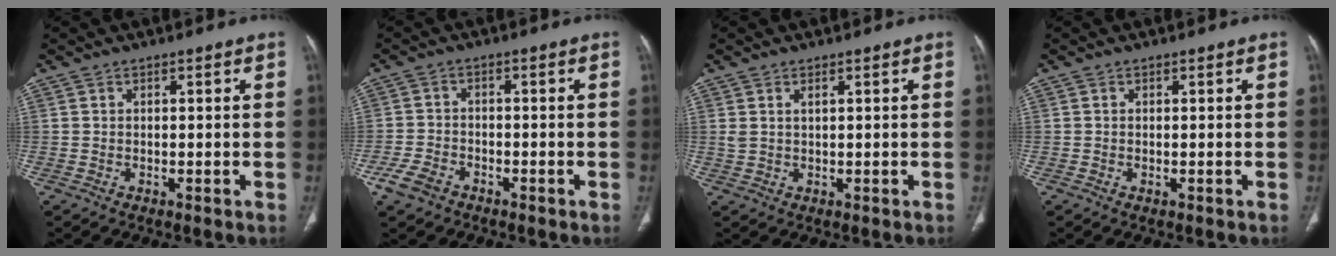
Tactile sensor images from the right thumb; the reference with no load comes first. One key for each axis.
{"total": 4.8, "fx": -3.1, "fy": 2.9, "fz": 2.2, "tx": -0.050, "ty": 0.012, "tz": -0.056}
{"total": 2.0, "fx": 0.9, "fy": 0.9, "fz": 1.5, "tx": -0.035, "ty": 0.007, "tz": 0.028}
{"total": 0.0}